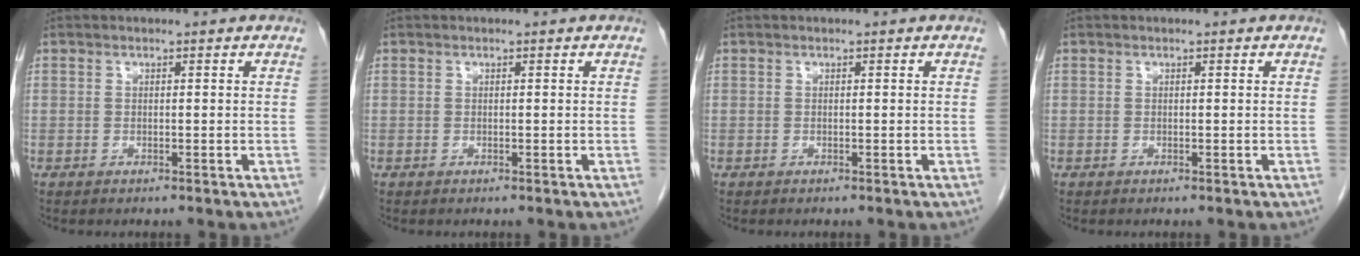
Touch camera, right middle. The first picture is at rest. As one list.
[{"total": 0.0}, {"total": 0.0}, {"total": 0.0}]